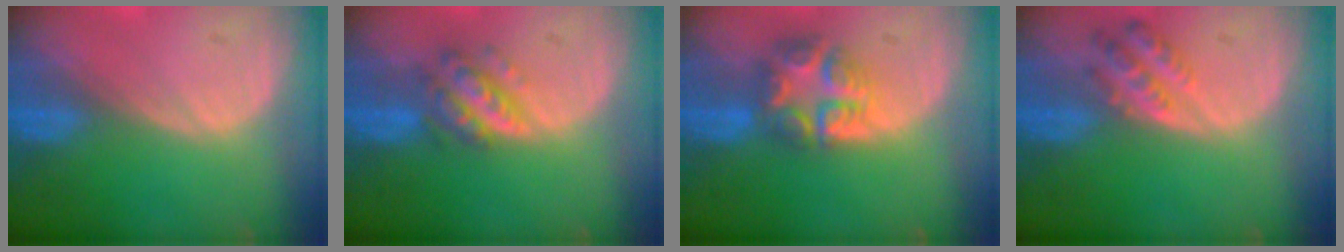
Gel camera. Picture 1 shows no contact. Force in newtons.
{"total": 5.8, "press": 5.3, "slide": 2.4}
{"total": 7.9, "press": 6.8, "slide": 4.1}
{"total": 4.4, "press": 4.3, "slide": 0.9}